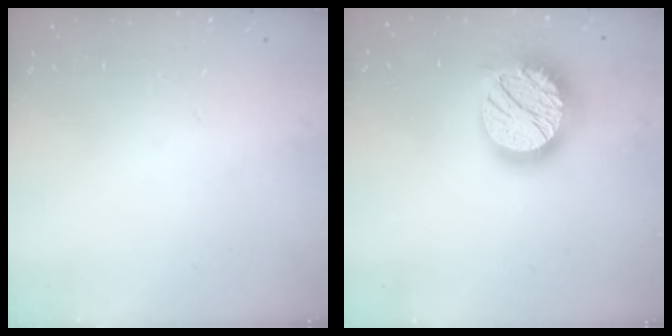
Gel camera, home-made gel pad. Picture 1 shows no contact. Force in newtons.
{"total": 21.0, "press": 20.9, "slide": 1.3}